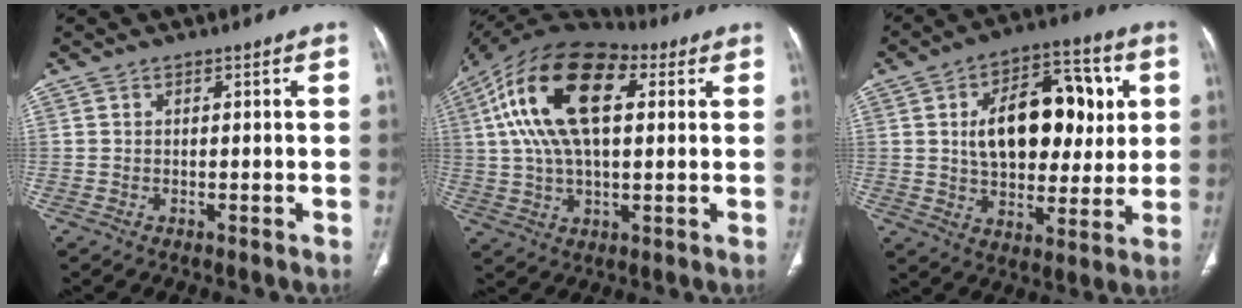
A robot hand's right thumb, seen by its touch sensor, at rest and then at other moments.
{"total": 21.2, "force": [5.5, 10.7, 17.5], "torque": [-0.321, 0.020, 0.085]}
{"total": 19.9, "force": [3.6, 11.8, 15.6], "torque": [-0.196, 0.011, 0.058]}